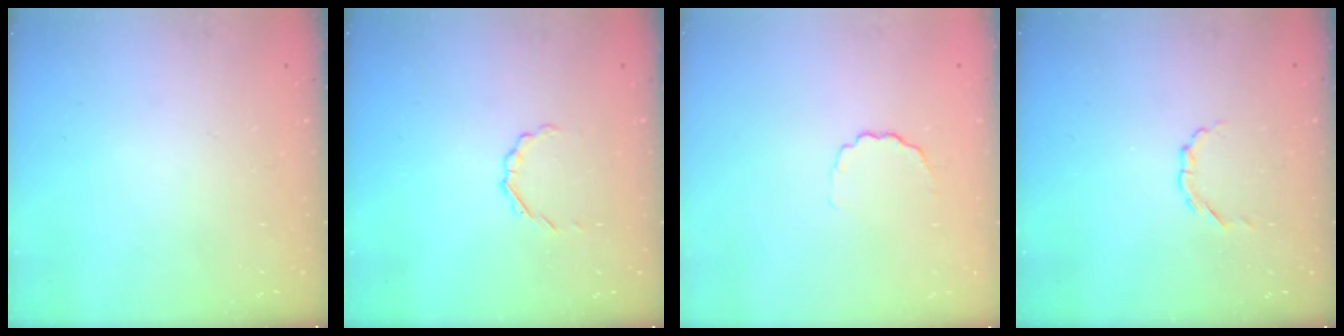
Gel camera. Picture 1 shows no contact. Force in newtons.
{"total": 2.2, "press": 2.1, "slide": 0.7}
{"total": 3.4, "press": 3.2, "slide": 1.1}
{"total": 2.7, "press": 2.5, "slide": 1.0}